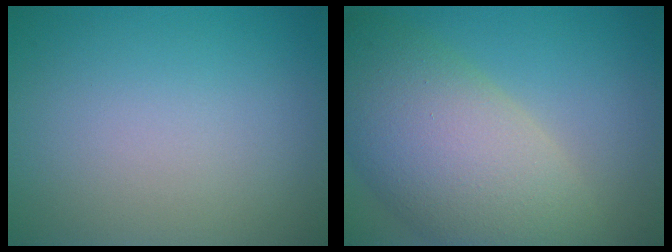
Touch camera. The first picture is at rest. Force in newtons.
{"total": 11.0, "press": 11.0, "slide": 0.8}